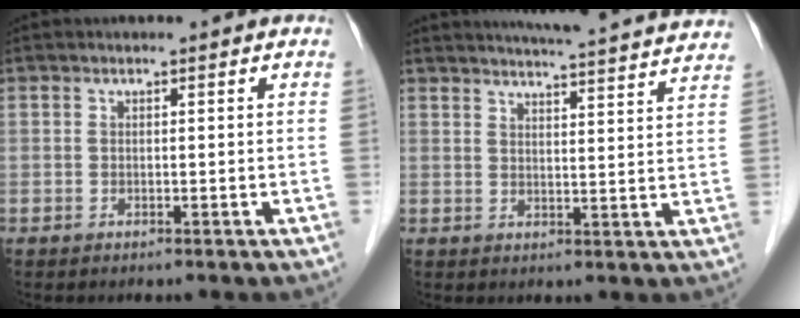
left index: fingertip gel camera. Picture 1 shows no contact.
{"total": 19.6, "force": [18.5, 0.4, 6.2], "torque": [-0.091, -0.023, 0.222]}